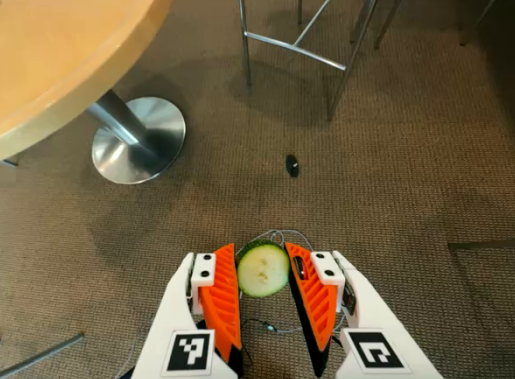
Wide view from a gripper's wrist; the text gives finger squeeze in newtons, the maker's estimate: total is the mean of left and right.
{"total": 9.8, "left": 9.5, "right": 10.0}